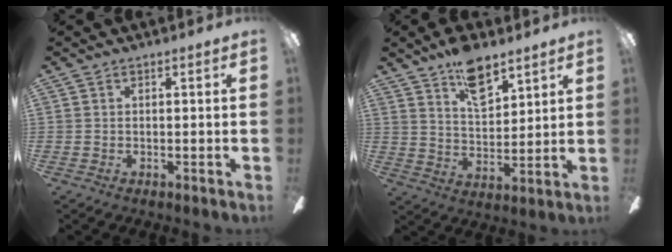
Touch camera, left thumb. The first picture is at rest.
{"total": 11.0, "force": [8.0, 4.7, 6.0], "torque": [-0.090, -0.040, 0.141]}